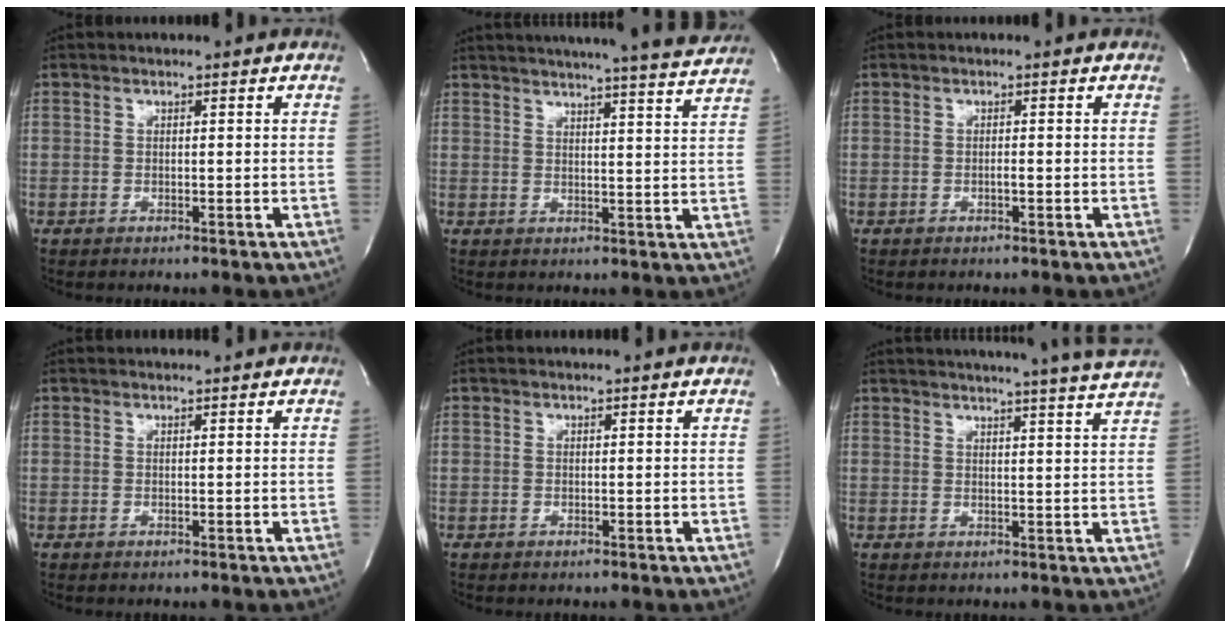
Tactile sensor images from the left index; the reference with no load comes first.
{"total": 19.4, "force": [18.1, -0.5, 7.1], "torque": [-0.111, -0.032, 0.223]}
{"total": 0.5, "force": [-0.3, 0.0, 0.4], "torque": [-0.009, 0.000, -0.004]}
{"total": 2.2, "force": [2.1, 0.0, 0.3], "torque": [-0.008, 0.017, 0.028]}
{"total": 0.7, "force": [0.6, -0.1, 0.2], "torque": [-0.007, -0.001, 0.011]}
{"total": 16.2, "force": [15.2, -1.7, 5.5], "torque": [-0.094, -0.046, 0.181]}